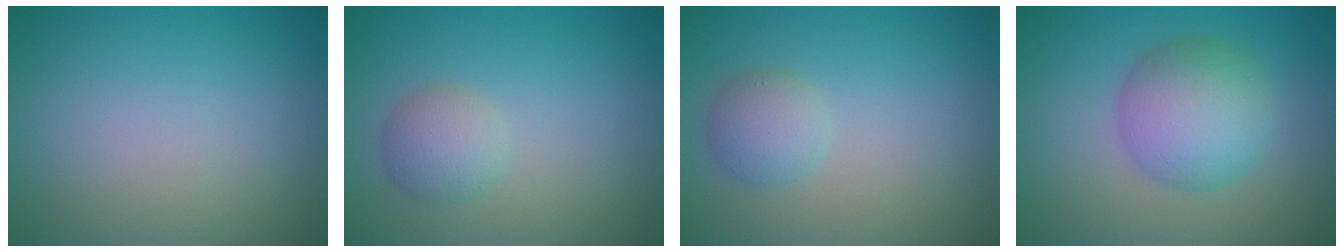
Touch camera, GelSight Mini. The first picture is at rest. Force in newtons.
{"total": 2.4, "press": 2.4, "slide": 0.0}
{"total": 2.2, "press": 2.2, "slide": 0.2}
{"total": 6.0, "press": 6.0, "slide": 0.1}